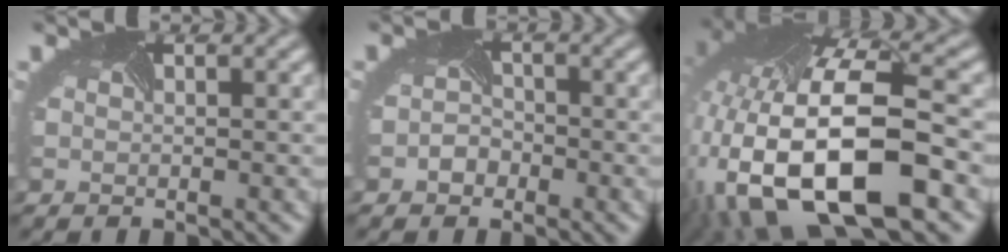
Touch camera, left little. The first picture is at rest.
{"total": 1.3, "force": [-0.9, 0.9, -0.3], "torque": [-0.005, 0.005, -0.024]}
{"total": 16.6, "force": [-4.2, 8.5, 13.6], "torque": [-0.290, -0.014, -0.075]}